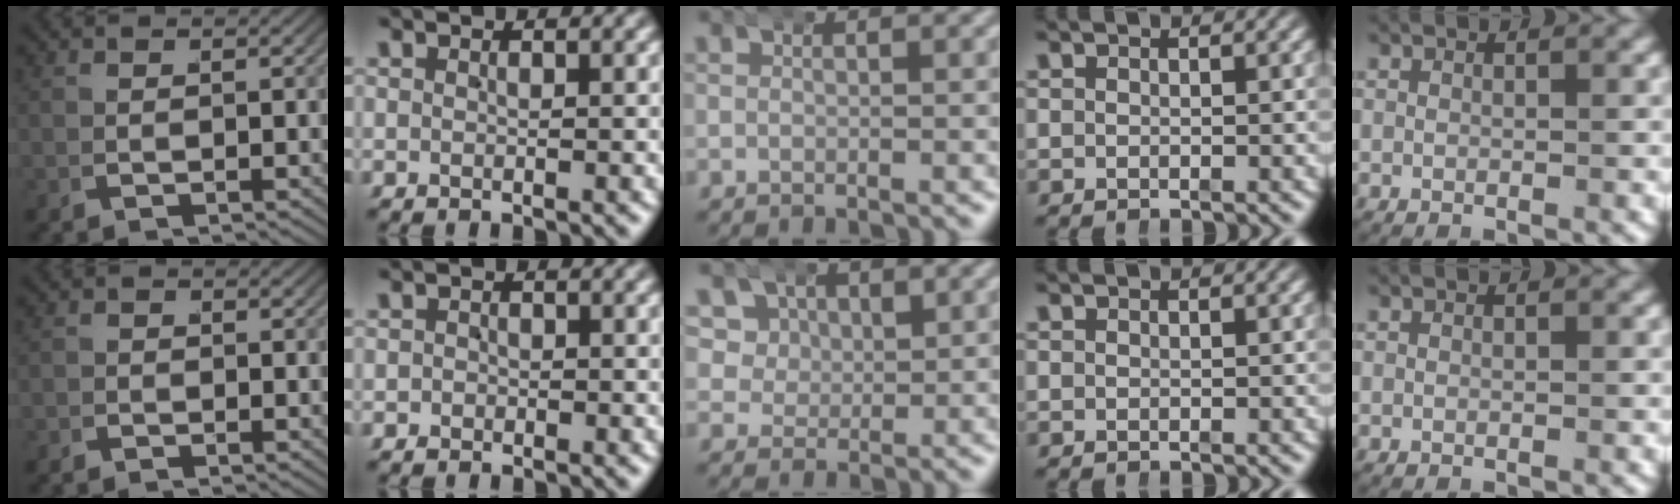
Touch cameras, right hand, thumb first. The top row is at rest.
{"thumb": {"total": 0.8, "force": [-0.7, 0.3, -0.2], "torque": [0.012, 0.006, -0.022]}, "index": {"total": 0.8, "force": [-0.7, 0.3, -0.3], "torque": [0.010, -0.005, -0.012]}, "middle": {"total": 7.0, "force": [2.9, 5.6, 3.0], "torque": [-0.074, -0.003, 0.046]}}